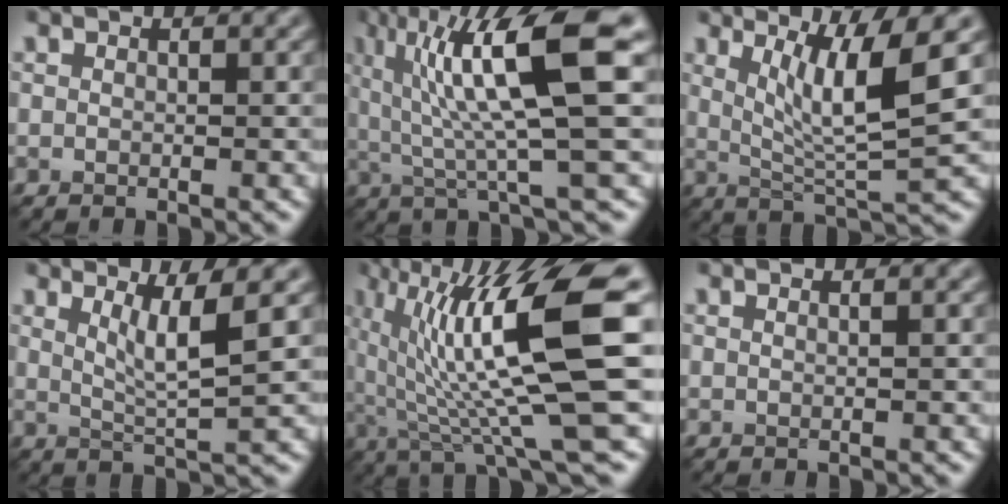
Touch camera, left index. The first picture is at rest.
{"total": 11.2, "force": [3.0, 2.0, 10.6], "torque": [-0.165, 0.003, 0.057]}
{"total": 6.8, "force": [2.3, 1.1, 6.3], "torque": [-0.108, -0.006, 0.043]}
{"total": 4.3, "force": [1.5, 0.6, 4.0], "torque": [-0.067, -0.006, 0.030]}
{"total": 14.2, "force": [2.6, 2.7, 13.7], "torque": [-0.220, 0.002, 0.050]}
{"total": 0.8, "force": [0.3, 0.4, 0.7], "torque": [-0.006, -0.002, -0.005]}